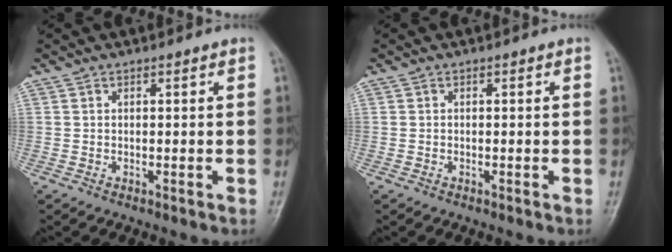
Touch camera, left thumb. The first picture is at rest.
{"total": 0.0}